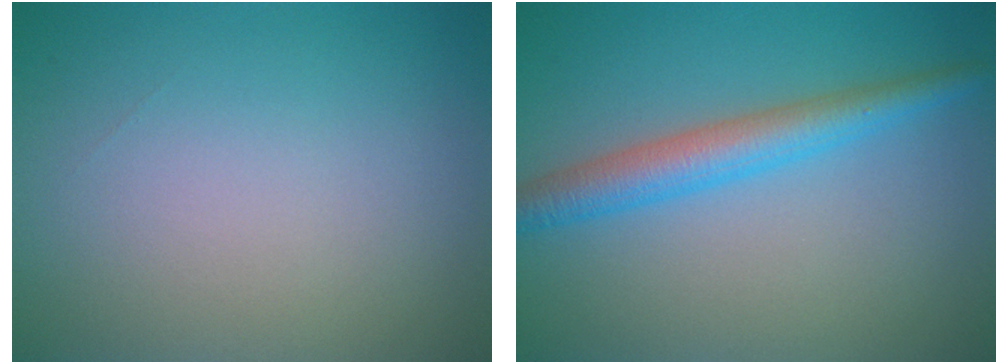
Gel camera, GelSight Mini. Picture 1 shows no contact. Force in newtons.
{"total": 3.9, "press": 3.9, "slide": 0.2}